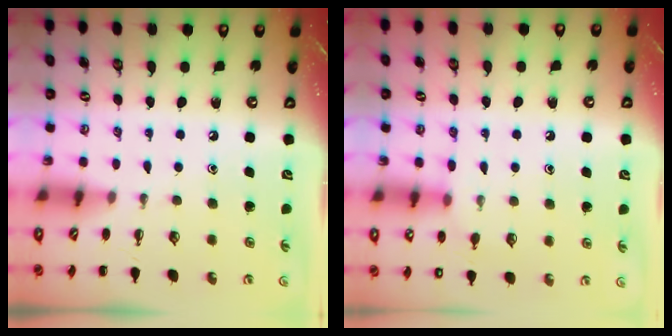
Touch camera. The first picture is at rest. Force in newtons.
{"total": 8.0, "press": 7.8, "slide": 1.6}